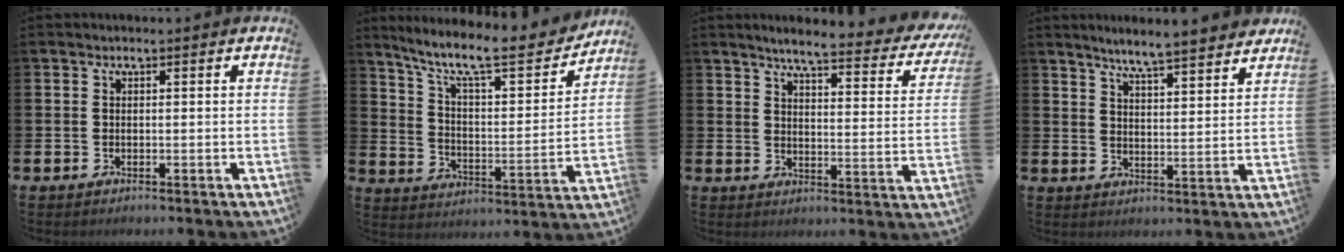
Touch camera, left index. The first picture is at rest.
{"total": 10.8, "force": [9.1, 2.1, 5.4], "torque": [-0.127, -0.060, 0.149]}
{"total": 5.4, "force": [4.8, 0.5, 2.5], "torque": [-0.057, -0.038, 0.071]}
{"total": 6.3, "force": [6.0, -0.1, 1.6], "torque": [-0.046, -0.037, 0.105]}